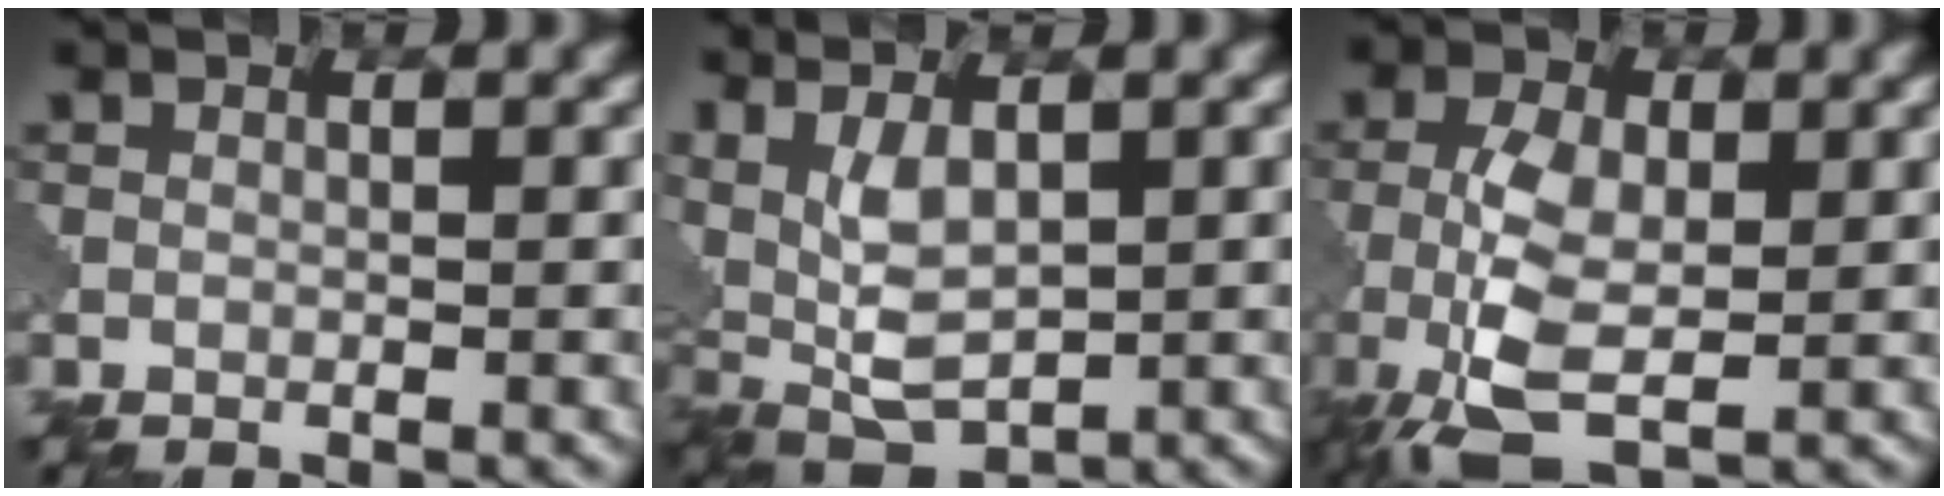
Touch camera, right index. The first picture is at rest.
{"total": 5.9, "force": [2.1, 2.4, 4.9], "torque": [-0.116, -0.002, 0.043]}
{"total": 6.5, "force": [-1.2, 3.2, 5.5], "torque": [-0.128, -0.002, -0.029]}